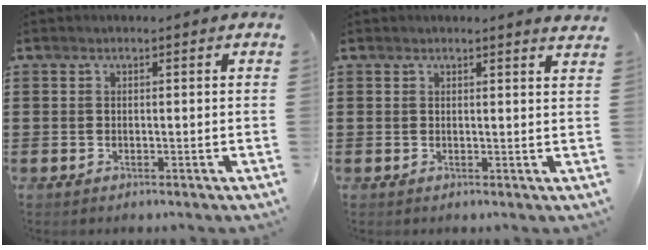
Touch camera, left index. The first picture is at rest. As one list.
[{"total": 1.4, "force": [1.3, -0.1, 0.4], "torque": [-0.004, -0.005, 0.024]}]